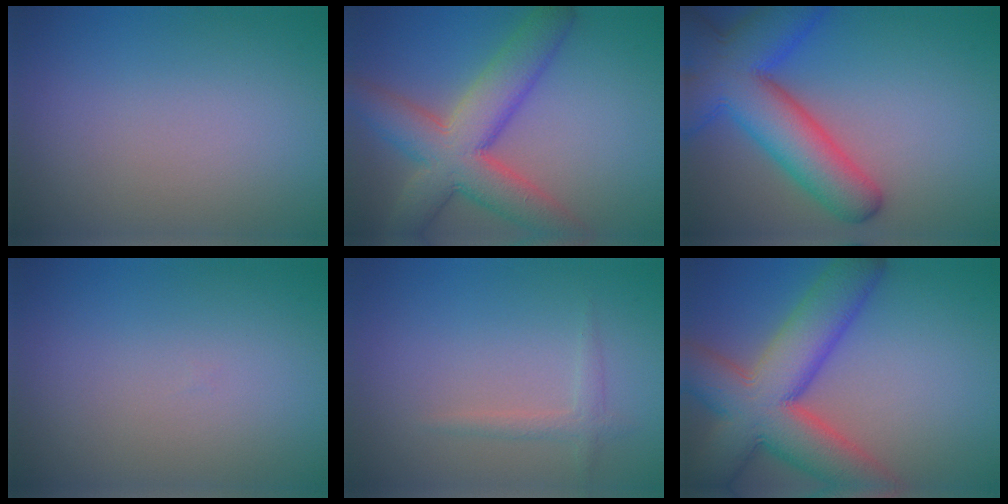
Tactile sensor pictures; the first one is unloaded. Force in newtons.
{"total": 8.8, "press": 8.8, "slide": 0.8}
{"total": 10.2, "press": 10.2, "slide": 0.4}
{"total": 0.0}
{"total": 1.3, "press": 1.3, "slide": 0.1}
{"total": 11.8, "press": 11.8, "slide": 0.9}